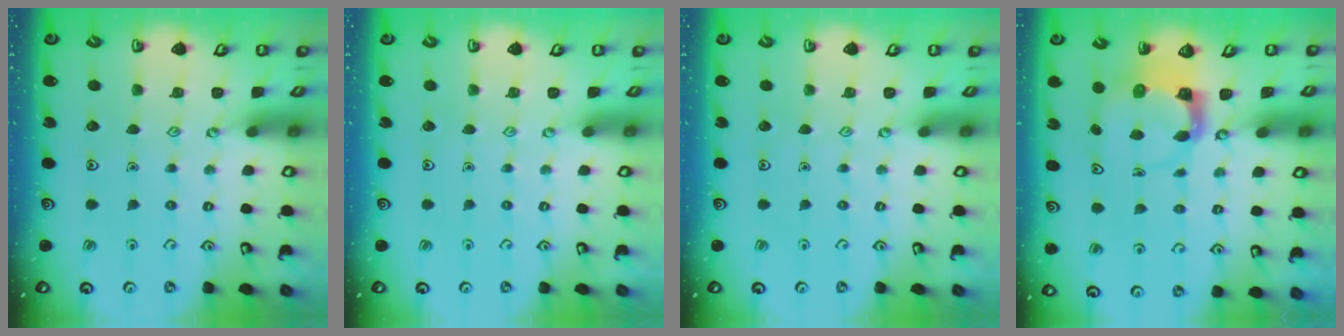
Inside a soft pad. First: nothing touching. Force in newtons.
{"total": 0.0}
{"total": 0.0}
{"total": 3.6, "press": 3.5, "slide": 0.4}